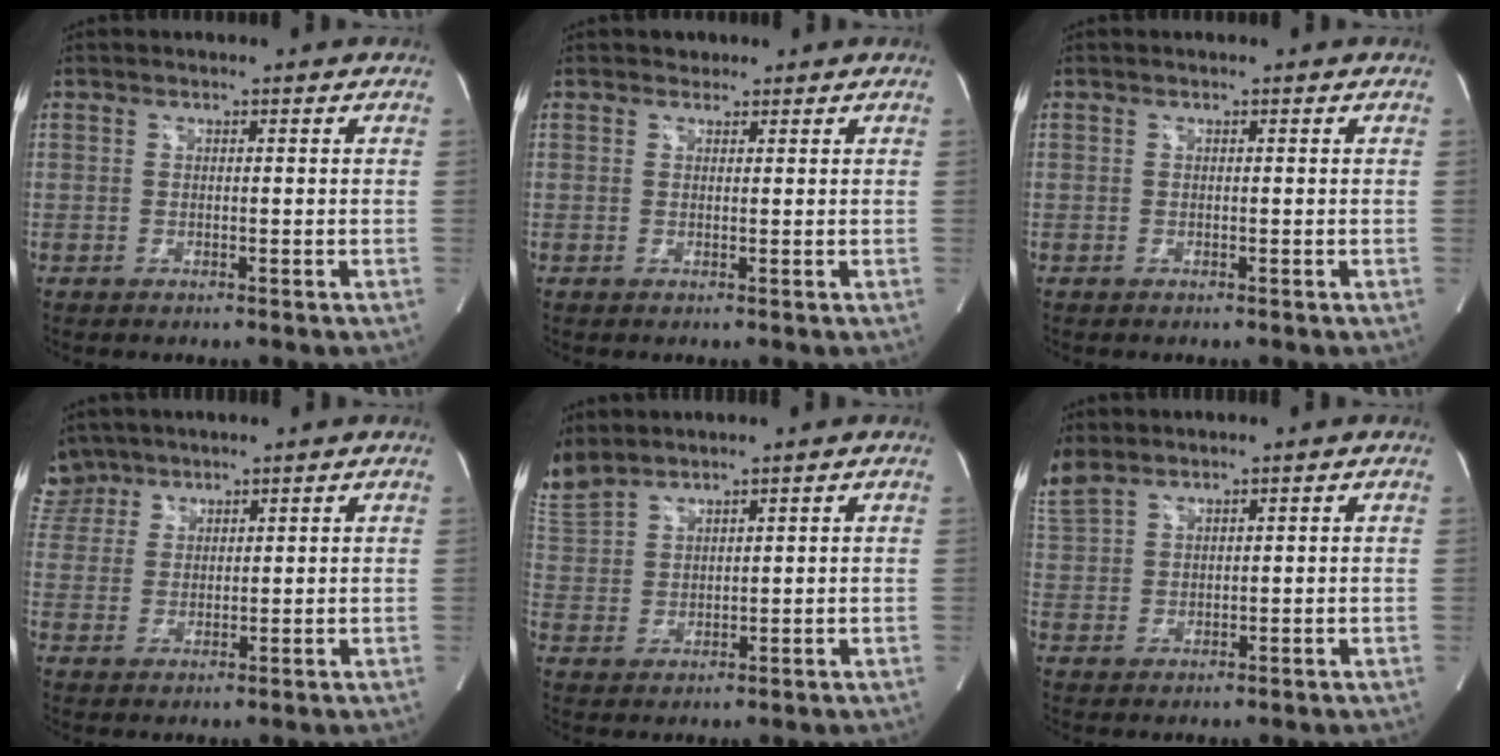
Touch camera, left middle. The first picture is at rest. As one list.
[{"total": 1.1, "force": [0.9, 0.7, 0.0], "torque": [0.001, 0.002, 0.010]}, {"total": 0.0}, {"total": 6.3, "force": [5.2, 3.4, -0.4], "torque": [0.013, 0.009, 0.107]}, {"total": 8.5, "force": [7.7, 2.4, 2.5], "torque": [-0.086, 0.013, 0.173]}, {"total": 5.6, "force": [4.9, 1.7, 2.0], "torque": [-0.067, 0.018, 0.116]}]